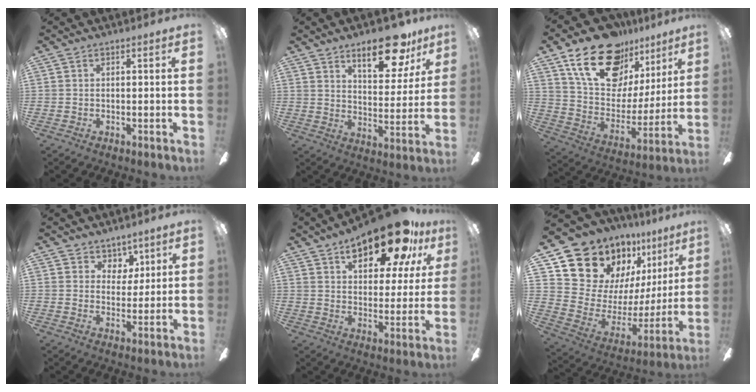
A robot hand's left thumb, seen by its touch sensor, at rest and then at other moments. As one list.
[{"total": 16.1, "force": [10.8, 6.6, 10.0], "torque": [-0.124, -0.057, 0.175]}, {"total": 22.8, "force": [14.8, 13.1, 11.3], "torque": [-0.188, -0.082, 0.269]}, {"total": 5.4, "force": [3.6, 3.9, 0.9], "torque": [-0.010, -0.012, 0.064]}, {"total": 20.7, "force": [13.0, 8.5, 13.8], "torque": [-0.202, -0.061, 0.212]}, {"total": 18.8, "force": [14.7, 10.7, 4.9], "torque": [-0.100, -0.120, 0.289]}]